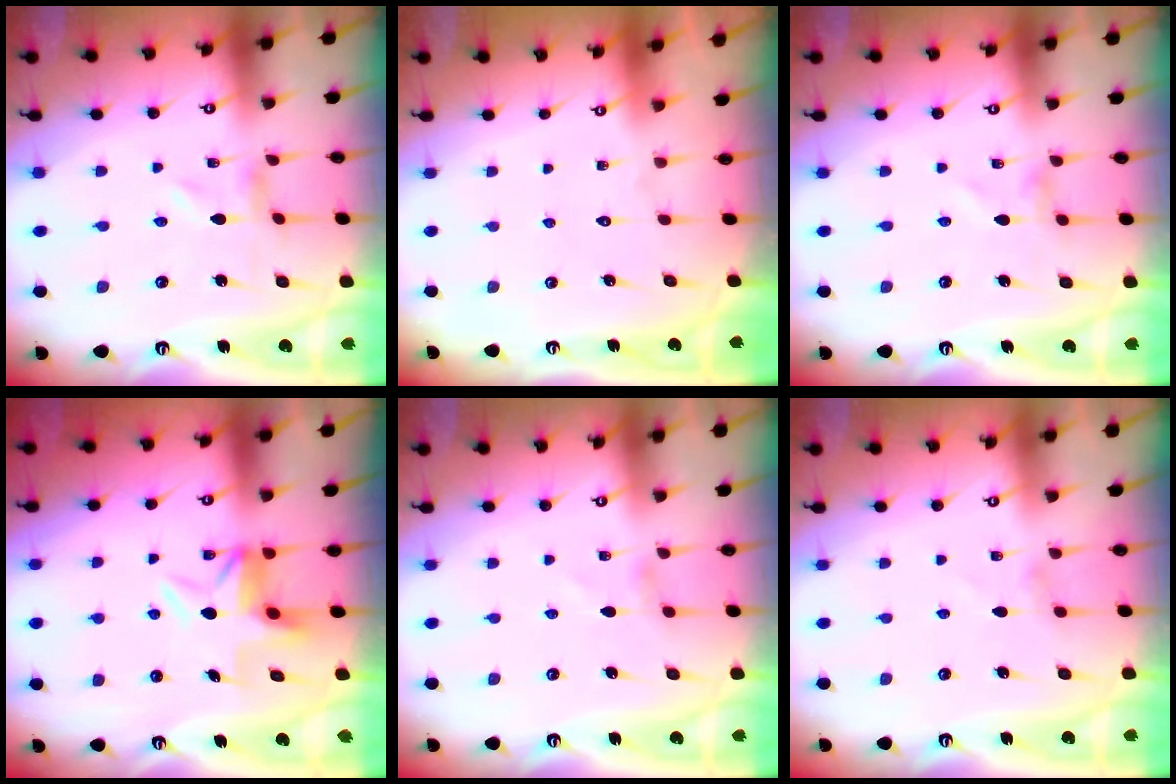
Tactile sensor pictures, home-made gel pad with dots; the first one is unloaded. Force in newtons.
{"total": 1.6, "press": 1.6, "slide": 0.1}
{"total": 0.0}
{"total": 6.7, "press": 6.5, "slide": 1.8}
{"total": 0.0}
{"total": 1.2, "press": 1.1, "slide": 0.3}